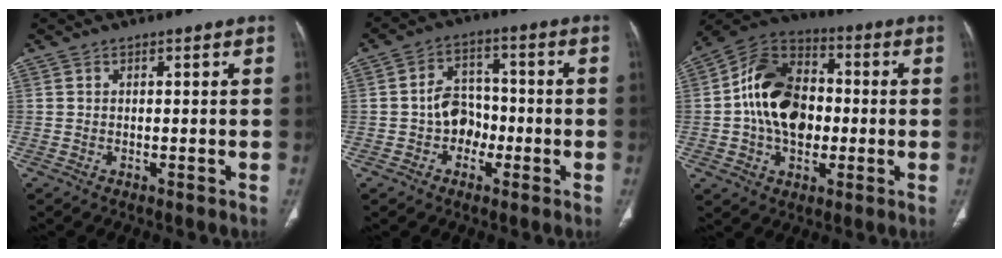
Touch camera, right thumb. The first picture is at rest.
{"total": 7.1, "force": [-1.8, 5.7, 3.8], "torque": [-0.032, 0.029, -0.038]}
{"total": 17.4, "force": [-0.4, 12.3, 12.3], "torque": [-0.186, 0.029, -0.012]}